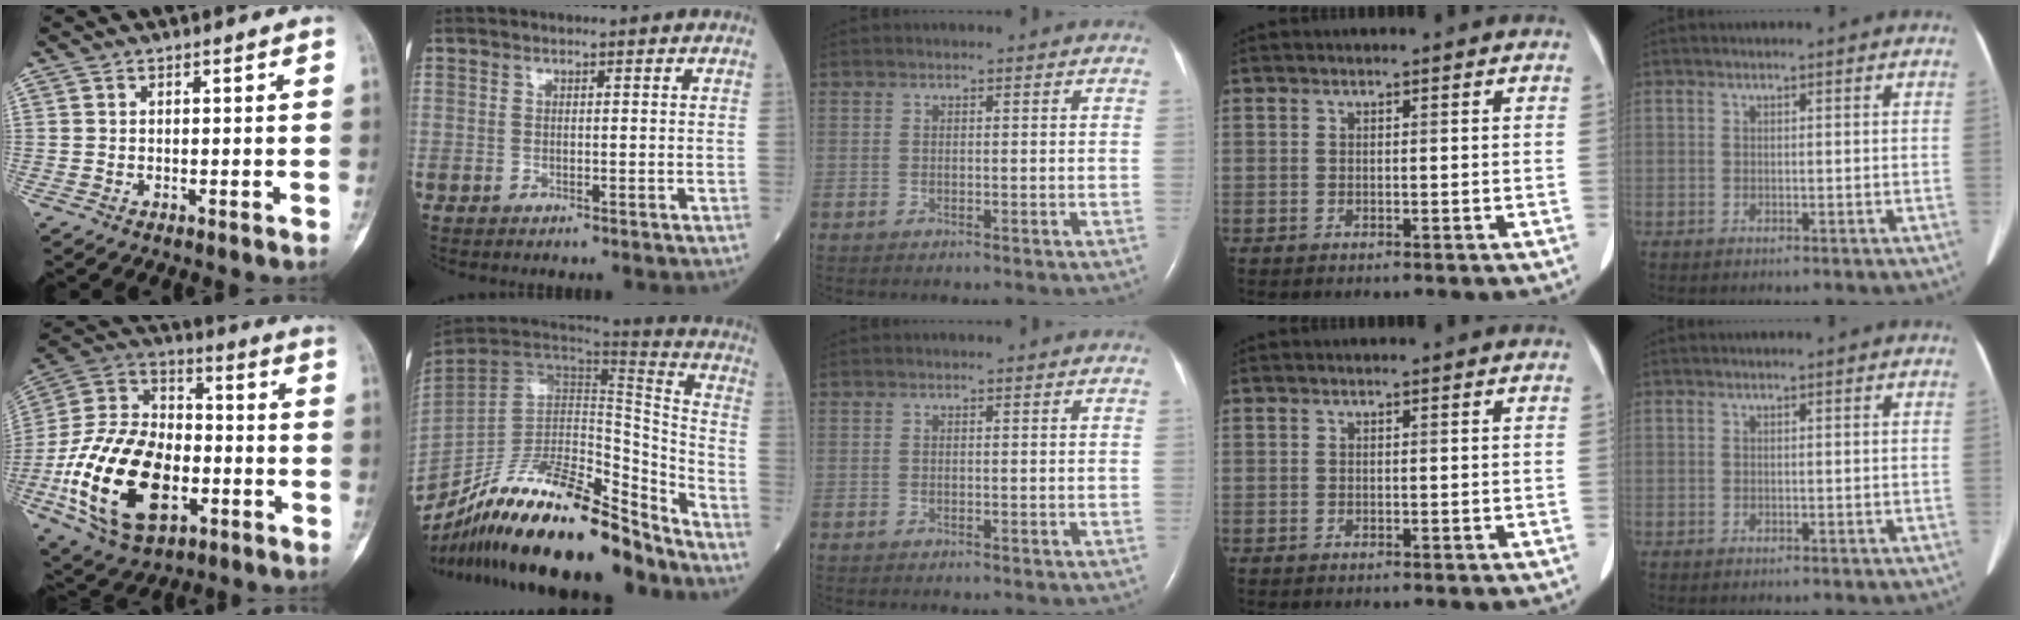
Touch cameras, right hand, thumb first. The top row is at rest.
{"thumb": {"total": 25.1, "force": [-7.2, 15.3, 18.5], "torque": [-0.335, 0.033, -0.115]}, "index": {"total": 27.8, "force": [-22.1, 6.1, 15.8], "torque": [-0.278, -0.025, -0.368]}}